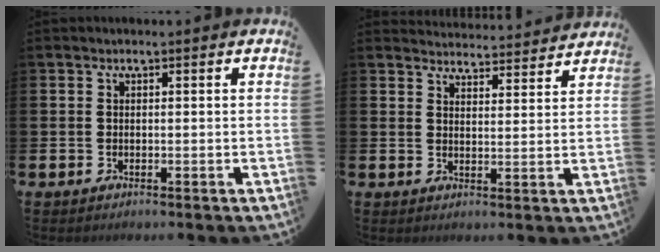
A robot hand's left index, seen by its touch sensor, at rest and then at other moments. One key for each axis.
{"total": 4.2, "fx": 4.2, "fy": 0.5, "fz": -0.1, "tx": -0.008, "ty": -0.030, "tz": 0.075}